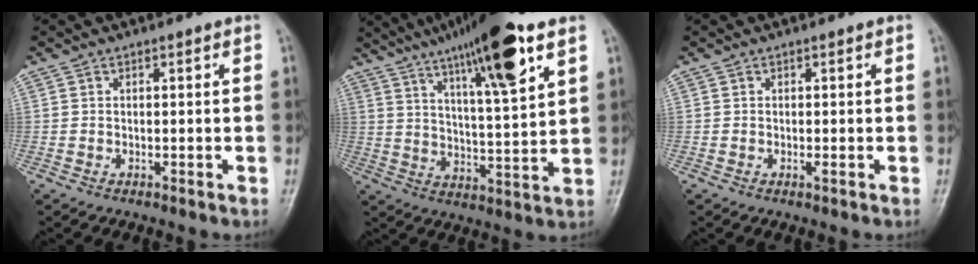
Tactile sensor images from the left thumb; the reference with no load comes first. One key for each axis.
{"total": 18.4, "fx": 10.7, "fy": 2.9, "fz": 14.8, "tx": -0.229, "ty": -0.038, "tz": 0.176}
{"total": 0.8, "fx": -0.1, "fy": 0.1, "fz": 0.8, "tx": -0.012, "ty": 0.002, "tz": 0.001}